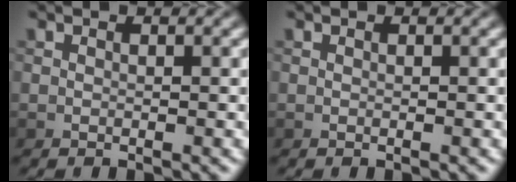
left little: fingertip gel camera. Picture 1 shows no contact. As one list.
[{"total": 0.0}]